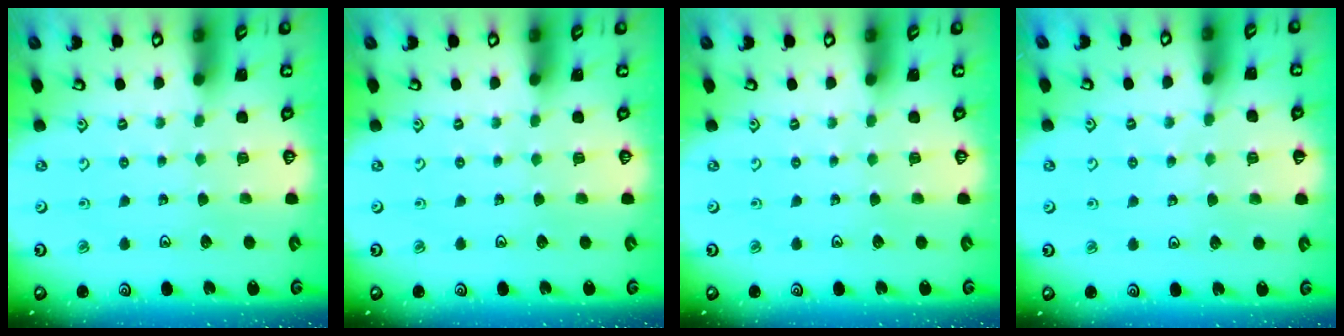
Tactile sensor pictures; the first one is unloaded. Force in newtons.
{"total": 0.0}
{"total": 0.0}
{"total": 5.4, "press": 5.4, "slide": 0.9}